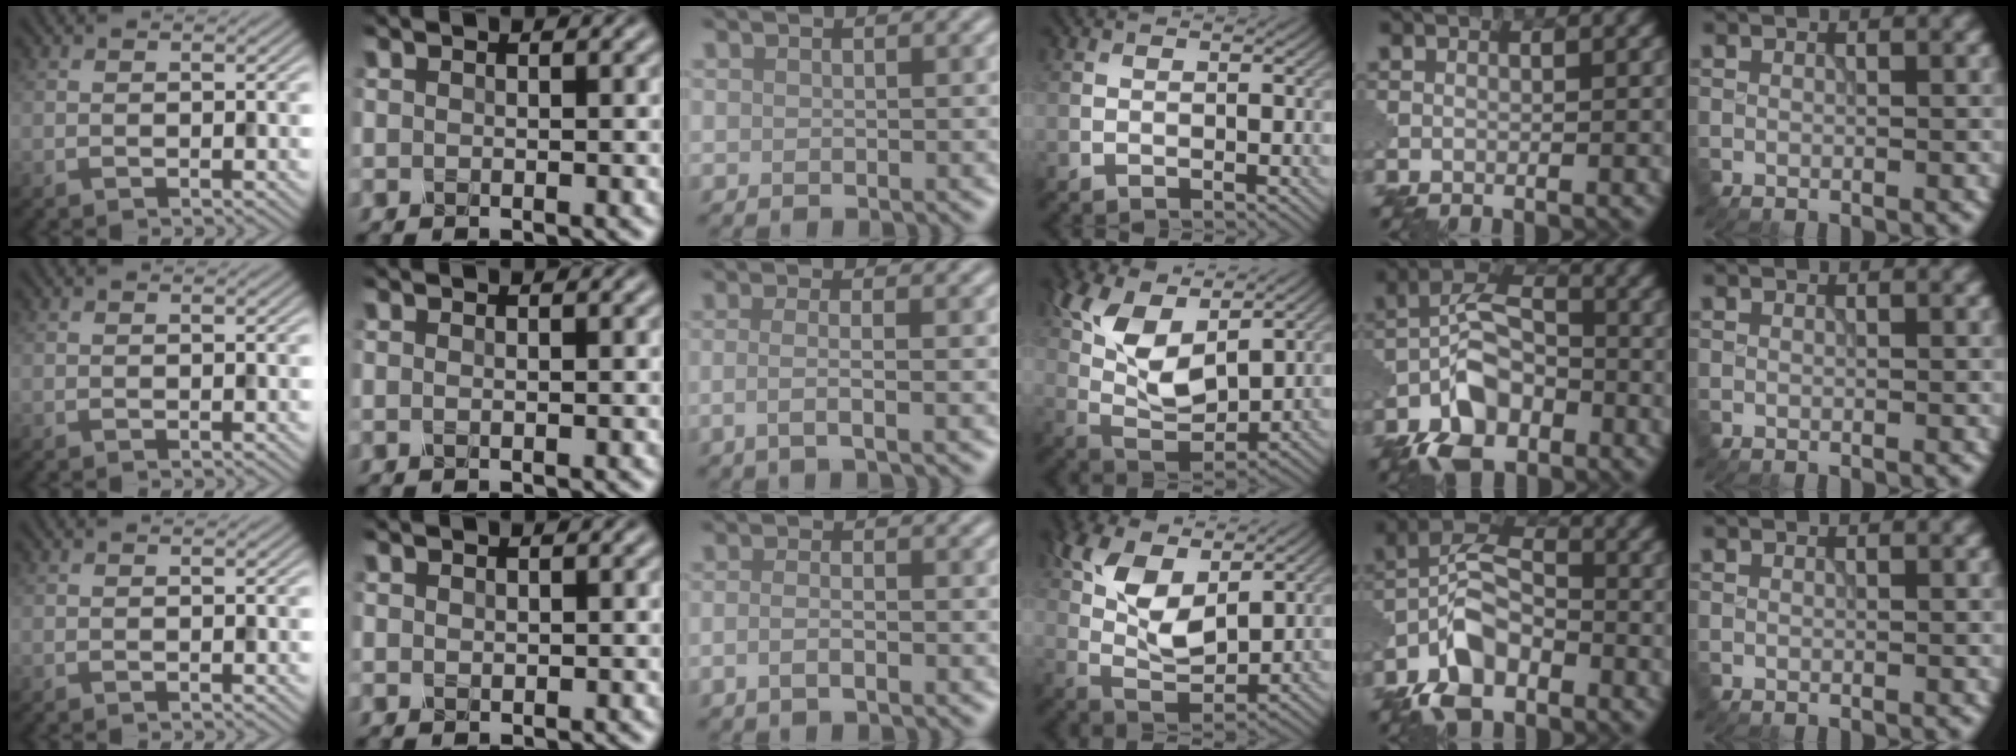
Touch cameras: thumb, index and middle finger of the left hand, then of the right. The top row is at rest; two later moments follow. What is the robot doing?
{"motion": "insert", "object": "pin"}